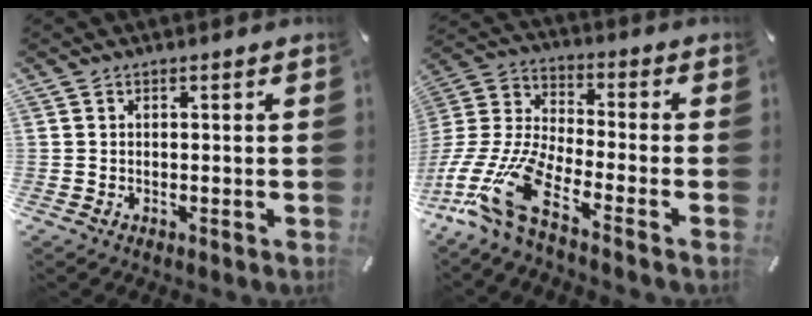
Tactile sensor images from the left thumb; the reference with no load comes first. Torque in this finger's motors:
{"motor_torque": [0.27, 4.03, 1.67, 1.10, 0.25]}